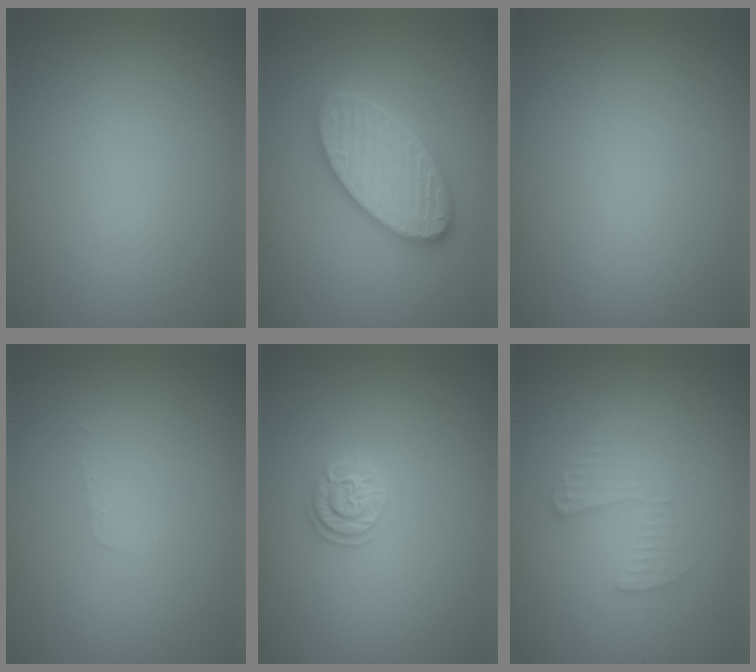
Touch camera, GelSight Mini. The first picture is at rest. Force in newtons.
{"total": 5.8, "press": 5.8, "slide": 0.6}
{"total": 0.0}
{"total": 0.7, "press": 0.7, "slide": 0.1}
{"total": 1.8, "press": 1.7, "slide": 0.3}
{"total": 1.6, "press": 1.6, "slide": 0.1}